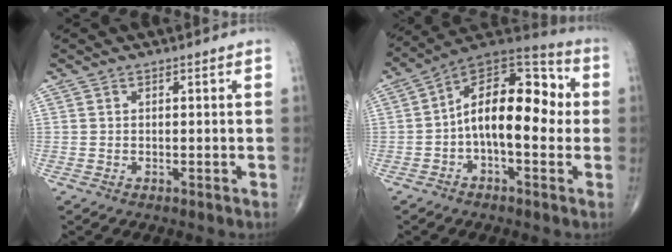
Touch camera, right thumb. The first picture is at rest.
{"total": 17.2, "force": [-0.4, 8.8, 14.8], "torque": [-0.199, 0.051, -0.017]}